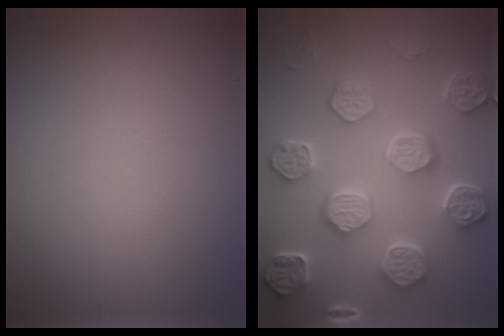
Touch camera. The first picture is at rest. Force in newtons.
{"total": 8.5, "press": 6.6, "slide": 5.3}